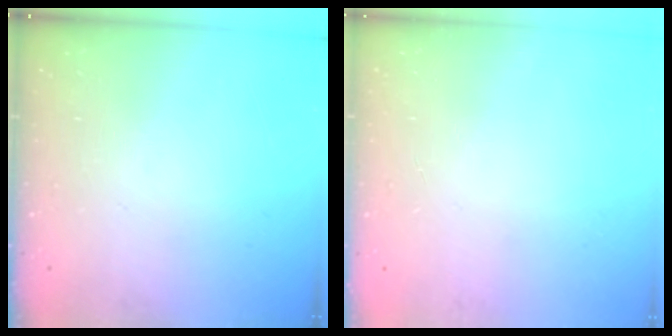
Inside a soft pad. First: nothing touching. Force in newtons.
{"total": 0.0}